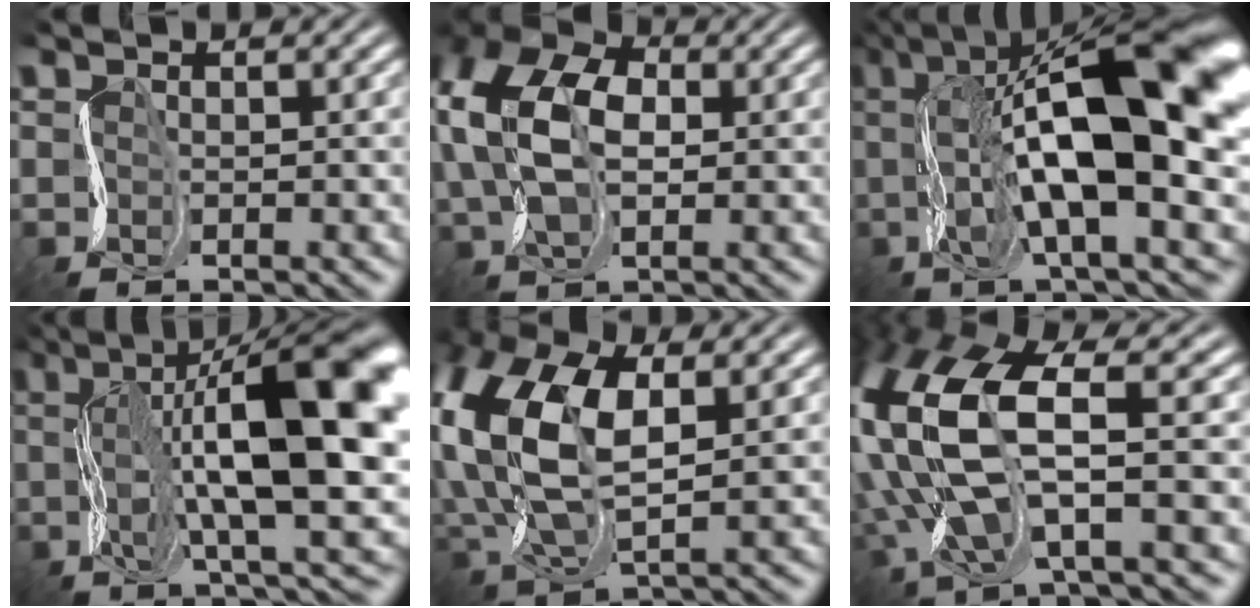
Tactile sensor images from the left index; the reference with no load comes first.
{"total": 10.4, "force": [1.4, 6.9, 7.6], "torque": [-0.174, 0.015, 0.014]}
{"total": 17.8, "force": [2.4, 6.3, 16.4], "torque": [-0.252, 0.015, 0.035]}
{"total": 17.0, "force": [2.5, 4.9, 16.1], "torque": [-0.250, 0.007, 0.048]}
{"total": 12.1, "force": [1.5, 6.9, 9.8], "torque": [-0.241, 0.003, 0.029]}
{"total": 13.4, "force": [0.2, 6.1, 12.0], "torque": [-0.302, -0.004, 0.008]}